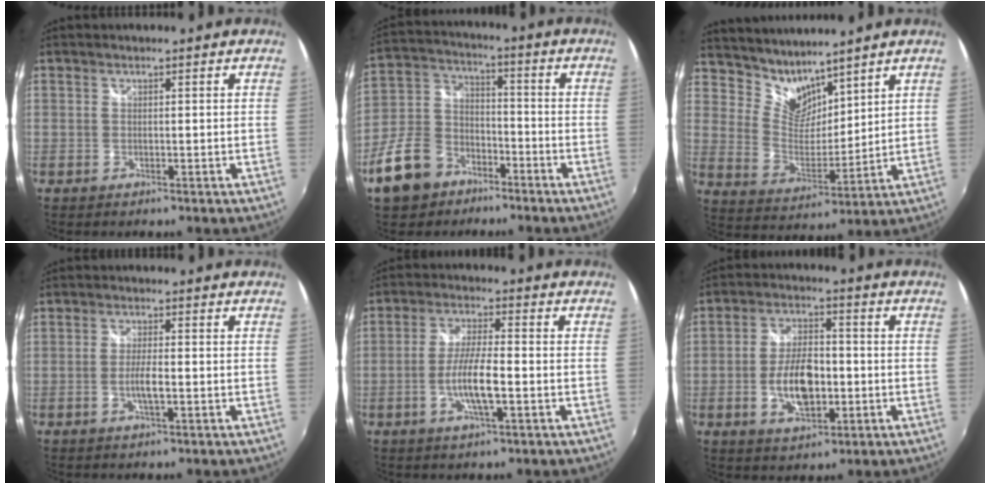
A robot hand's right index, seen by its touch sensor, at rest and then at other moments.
{"total": 14.3, "force": [-8.6, 9.7, 6.0], "torque": [-0.166, 0.024, -0.144]}
{"total": 8.5, "force": [7.6, 3.4, 1.9], "torque": [-0.036, -0.007, 0.150]}
{"total": 3.5, "force": [-1.1, 0.5, 3.3], "torque": [-0.065, -0.004, -0.020]}
{"total": 7.9, "force": [-2.4, 1.3, 7.4], "torque": [-0.145, -0.004, -0.046]}
{"total": 10.4, "force": [-2.3, 5.3, 8.6], "torque": [-0.165, 0.004, -0.035]}